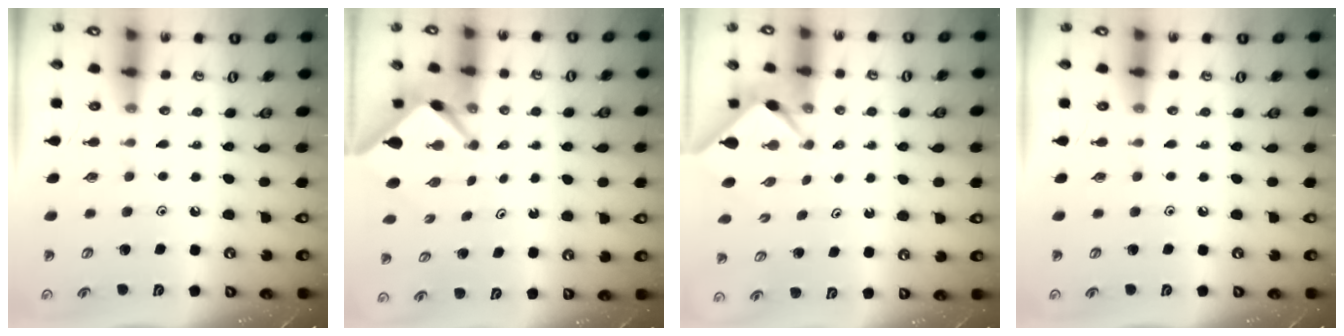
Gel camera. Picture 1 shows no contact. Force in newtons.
{"total": 3.1, "press": 3.1, "slide": 0.3}
{"total": 2.3, "press": 2.3, "slide": 0.3}
{"total": 0.0}